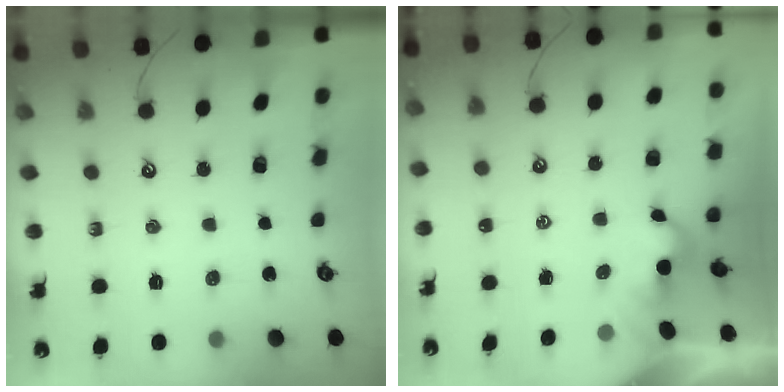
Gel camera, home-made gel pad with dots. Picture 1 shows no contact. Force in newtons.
{"total": 2.0, "press": 2.0, "slide": 0.2}